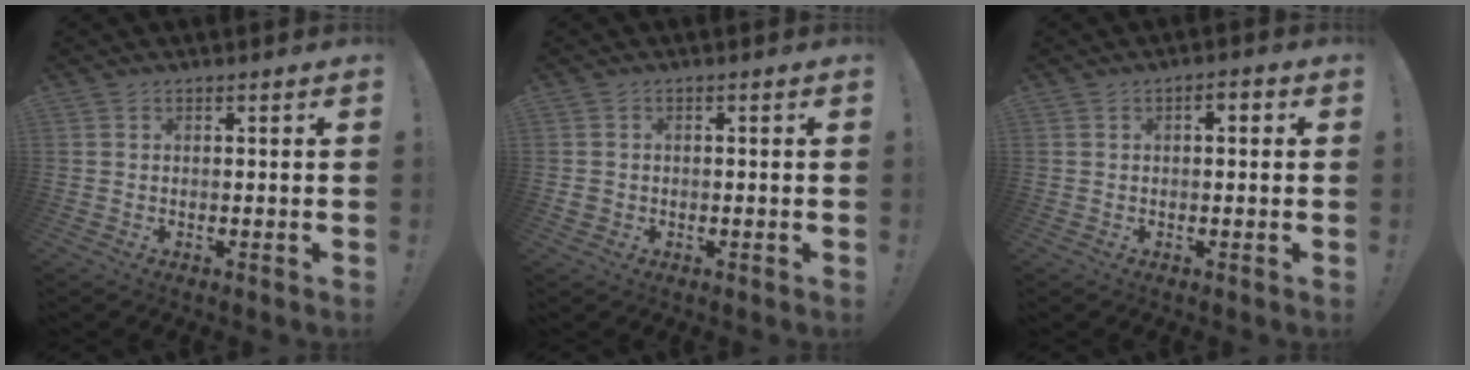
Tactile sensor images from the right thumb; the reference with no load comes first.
{"total": 1.9, "force": [-0.2, 1.8, 0.5], "torque": [-0.016, 0.006, 0.000]}
{"total": 2.1, "force": [-0.3, 1.2, 1.8], "torque": [-0.020, 0.006, -0.011]}